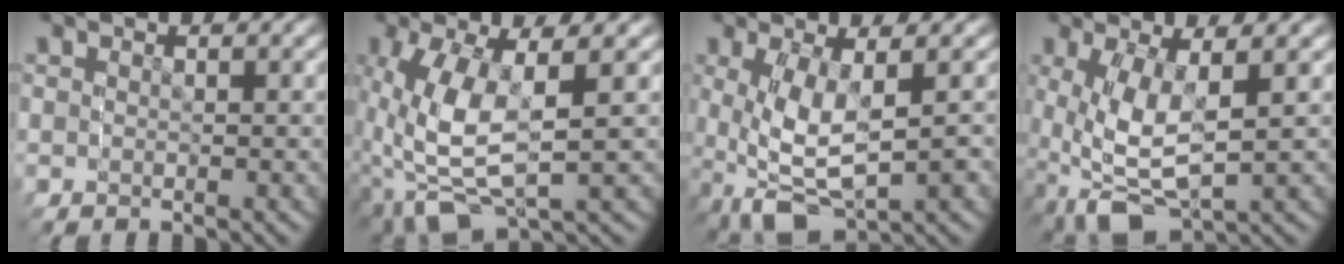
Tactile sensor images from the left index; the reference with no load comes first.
{"total": 12.9, "force": [-2.4, 8.7, 9.2], "torque": [-0.184, -0.035, -0.014]}
{"total": 9.1, "force": [-3.3, 5.9, 6.1], "torque": [-0.134, -0.049, -0.021]}
{"total": 10.4, "force": [-3.6, 7.1, 6.7], "torque": [-0.141, -0.050, -0.028]}